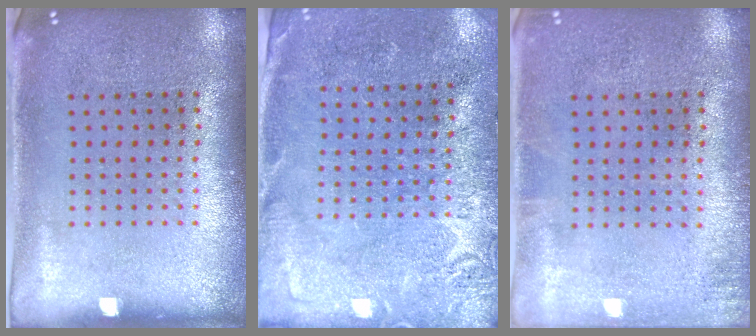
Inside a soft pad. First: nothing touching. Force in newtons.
{"total": 2.7, "press": 2.7, "slide": 0.7}
{"total": 0.9, "press": 0.9, "slide": 0.2}